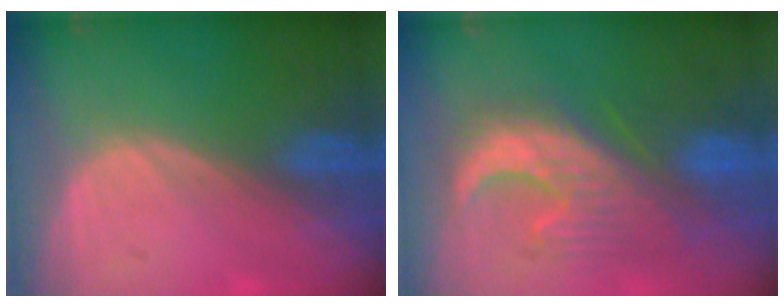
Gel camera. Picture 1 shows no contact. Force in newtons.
{"total": 10.0, "press": 9.8, "slide": 1.9}